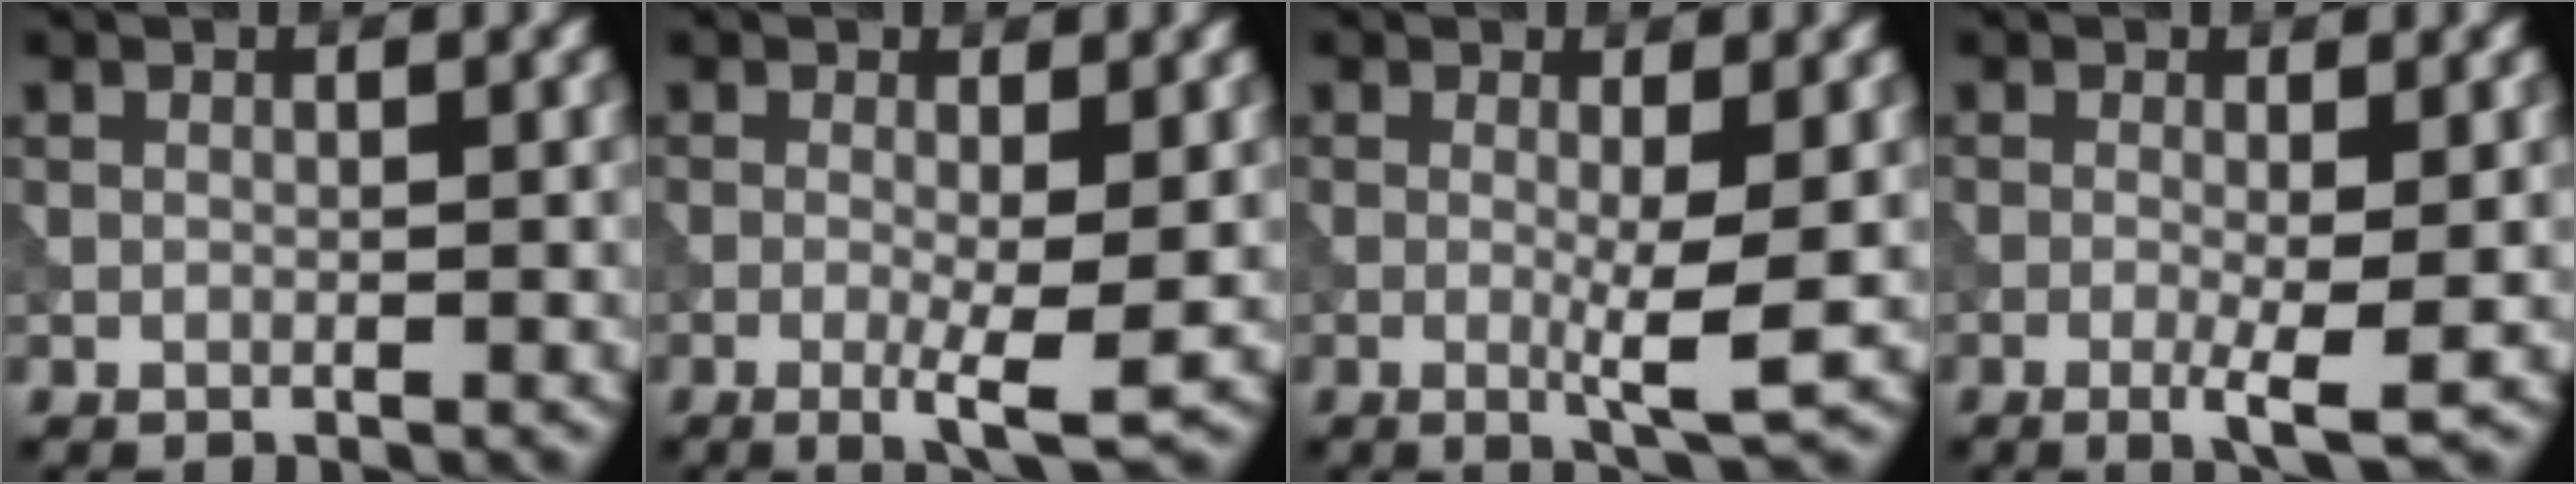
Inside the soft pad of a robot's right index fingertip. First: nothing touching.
{"total": 3.7, "force": [-0.6, 0.5, 3.6], "torque": [-0.064, -0.011, -0.009]}
{"total": 3.3, "force": [-0.1, 0.3, 3.3], "torque": [-0.055, -0.012, -0.003]}
{"total": 3.2, "force": [-0.8, 0.4, 3.0], "torque": [-0.056, -0.009, -0.014]}